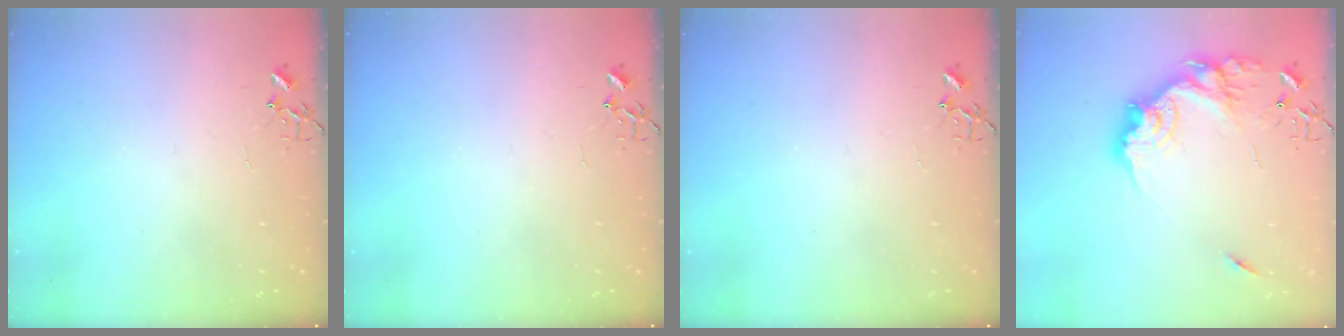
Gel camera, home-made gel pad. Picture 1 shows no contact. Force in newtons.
{"total": 0.0}
{"total": 0.0}
{"total": 18.4, "press": 18.3, "slide": 1.7}